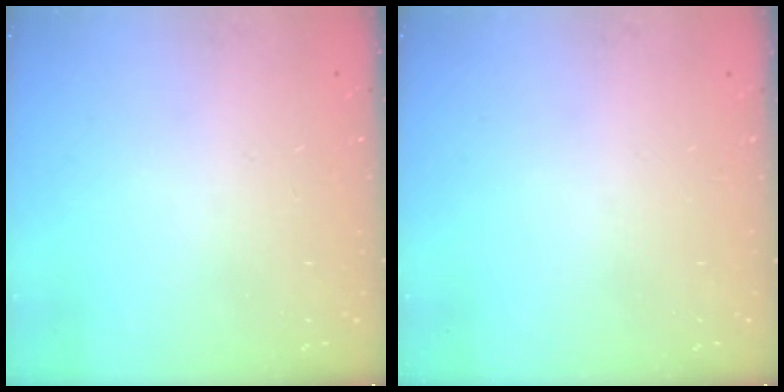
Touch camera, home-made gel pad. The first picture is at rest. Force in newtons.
{"total": 0.0}